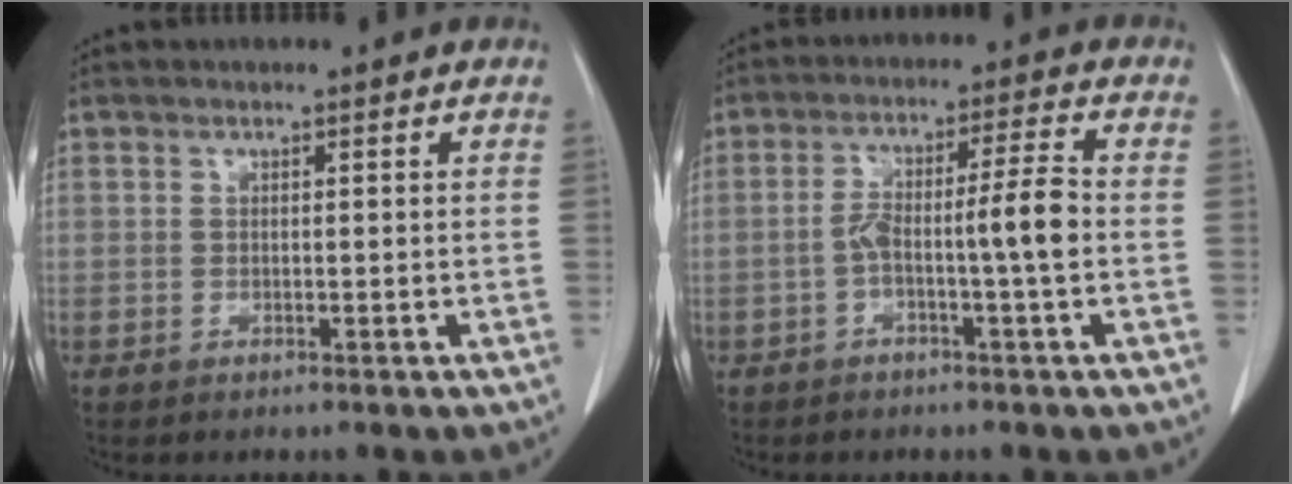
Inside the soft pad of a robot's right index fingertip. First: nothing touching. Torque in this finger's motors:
{"motor_torque": [0.28, 0.01, 0.18, 0.08]}